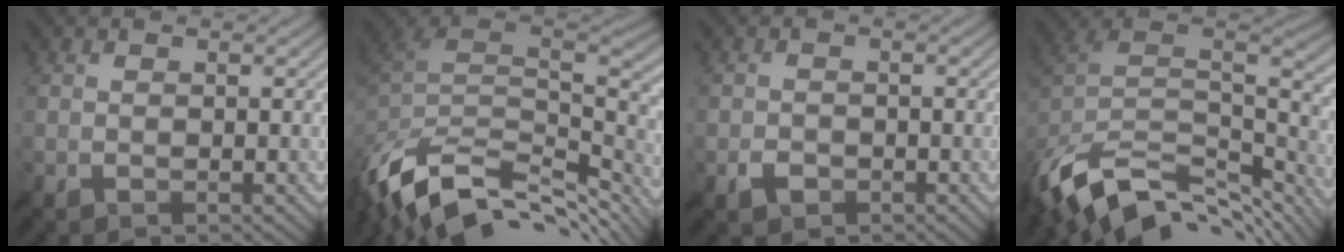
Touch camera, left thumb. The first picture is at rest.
{"total": 14.5, "force": [-8.3, 7.9, 8.9], "torque": [-0.231, -0.019, -0.132]}
{"total": 1.5, "force": [-0.9, 1.2, 0.4], "torque": [-0.010, -0.002, -0.016]}
{"total": 13.3, "force": [-7.1, 7.3, 8.5], "torque": [-0.199, -0.025, -0.107]}